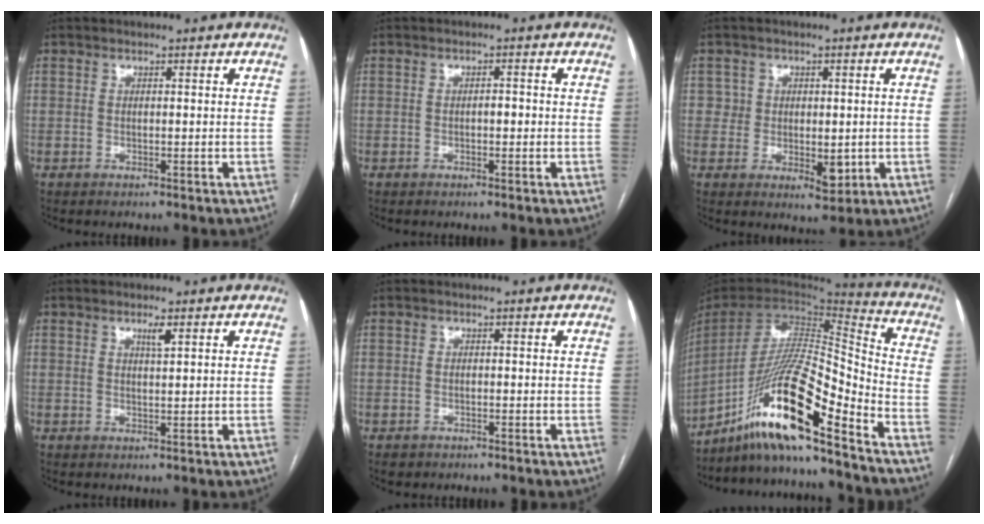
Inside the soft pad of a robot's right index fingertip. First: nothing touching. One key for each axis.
{"total": 1.3, "fx": -0.3, "fy": 0.6, "fz": 1.2, "tx": -0.014, "ty": 0.005, "tz": -0.006}
{"total": 4.6, "fx": -0.1, "fy": 3.8, "fz": 2.6, "tx": -0.018, "ty": -0.001, "tz": 0.005}
{"total": 1.7, "fx": 1.0, "fy": 0.1, "fz": 1.4, "tx": -0.026, "ty": -0.003, "tz": 0.017}
{"total": 1.3, "fx": -0.8, "fy": 1.0, "fz": 0.0, "tx": -0.008, "ty": 0.004, "tz": -0.010}
{"total": 18.8, "fx": -13.5, "fy": 0.6, "fz": 13.0, "tx": -0.268, "ty": -0.004, "tz": -0.250}